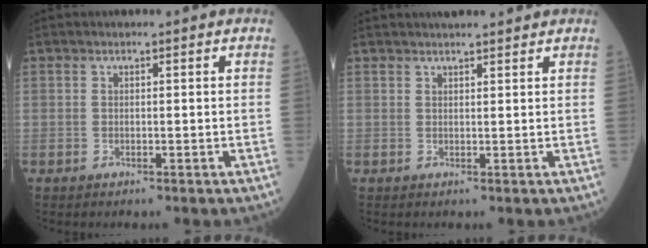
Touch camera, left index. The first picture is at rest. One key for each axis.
{"total": 5.0, "fx": 4.6, "fy": 0.6, "fz": 1.9, "tx": -0.023, "ty": 0.025, "tz": 0.060}